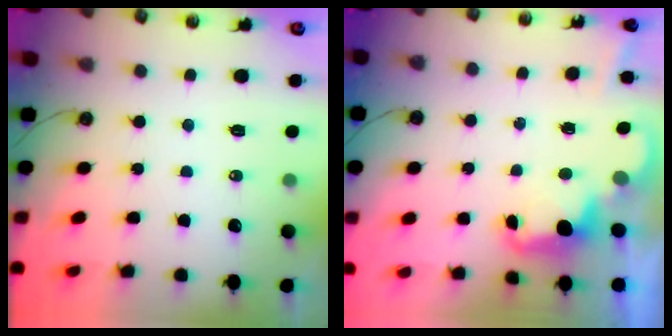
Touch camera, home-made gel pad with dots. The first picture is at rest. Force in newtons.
{"total": 2.4, "press": 2.4, "slide": 0.5}